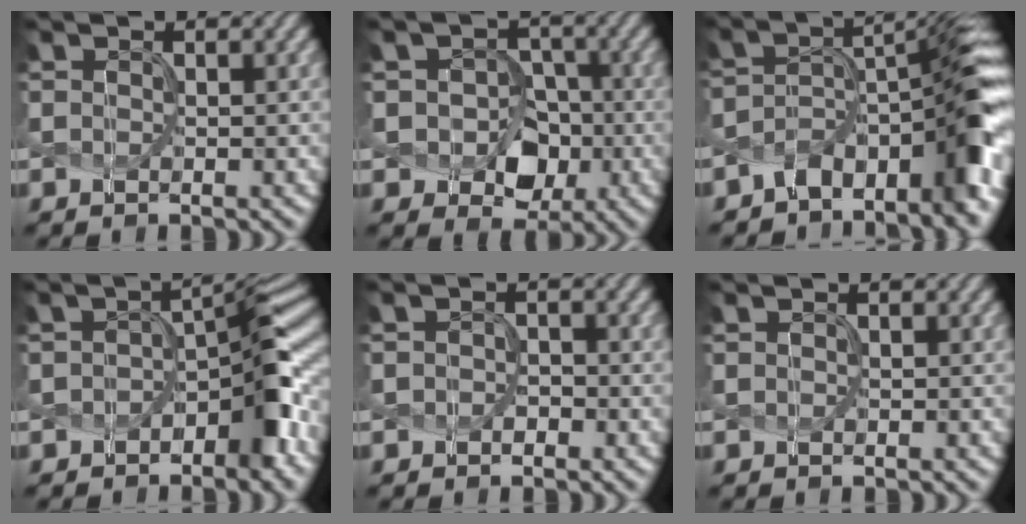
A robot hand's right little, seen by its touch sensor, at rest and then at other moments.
{"total": 5.6, "force": [-1.1, 4.4, 3.2], "torque": [-0.039, -0.006, -0.024]}
{"total": 9.7, "force": [-4.8, 3.6, 7.6], "torque": [-0.104, 0.003, -0.088]}
{"total": 6.7, "force": [-1.8, 2.9, 5.8], "torque": [-0.063, 0.014, -0.040]}
{"total": 1.1, "force": [-0.4, 0.8, 0.7], "torque": [-0.013, 0.000, -0.008]}
{"total": 0.0}